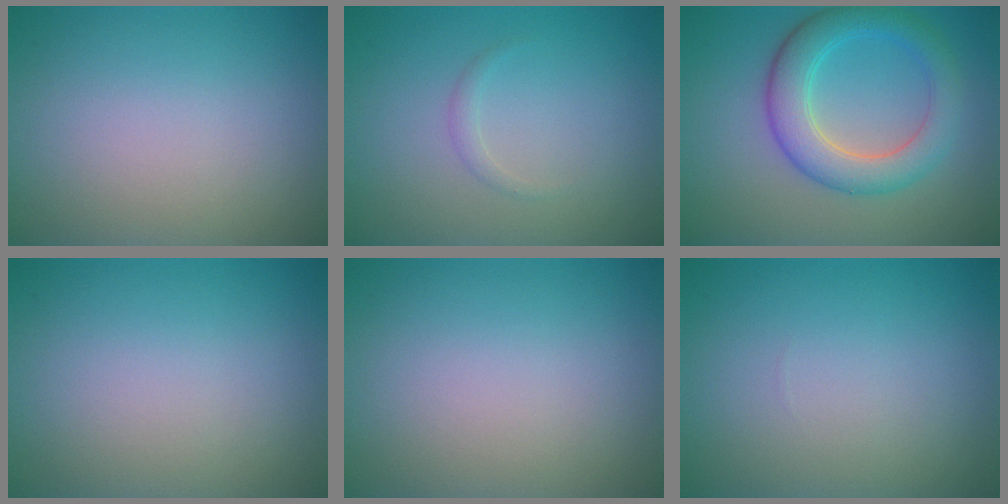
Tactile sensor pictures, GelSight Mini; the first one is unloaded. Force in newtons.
{"total": 0.8, "press": 0.8, "slide": 0.0}
{"total": 5.4, "press": 5.4, "slide": 0.1}
{"total": 0.0}
{"total": 0.0}
{"total": 0.0}